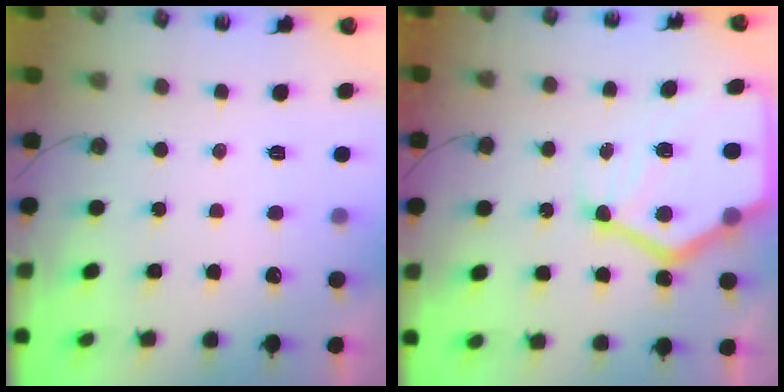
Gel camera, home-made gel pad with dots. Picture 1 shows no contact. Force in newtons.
{"total": 19.0, "press": 18.9, "slide": 1.9}